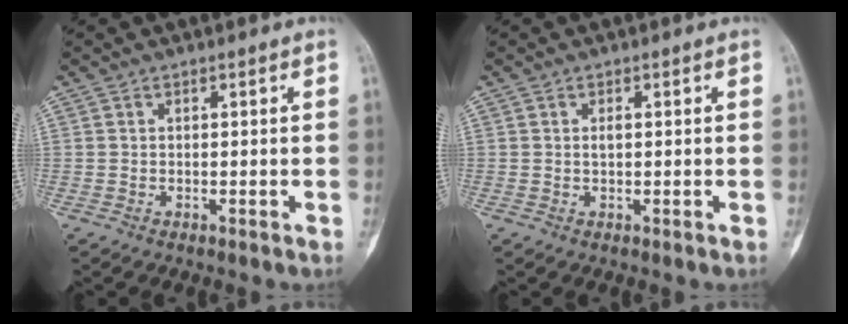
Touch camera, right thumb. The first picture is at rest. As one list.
[{"total": 0.9, "force": [0.2, 0.4, 0.8], "torque": [-0.011, 0.001, 0.002]}]